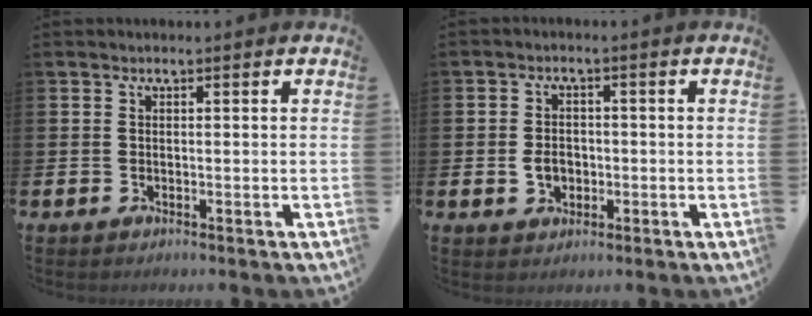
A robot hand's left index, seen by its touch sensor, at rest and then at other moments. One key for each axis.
{"total": 3.1, "fx": -0.7, "fy": 2.4, "fz": 1.8, "tx": -0.027, "ty": 0.001, "tz": -0.017}